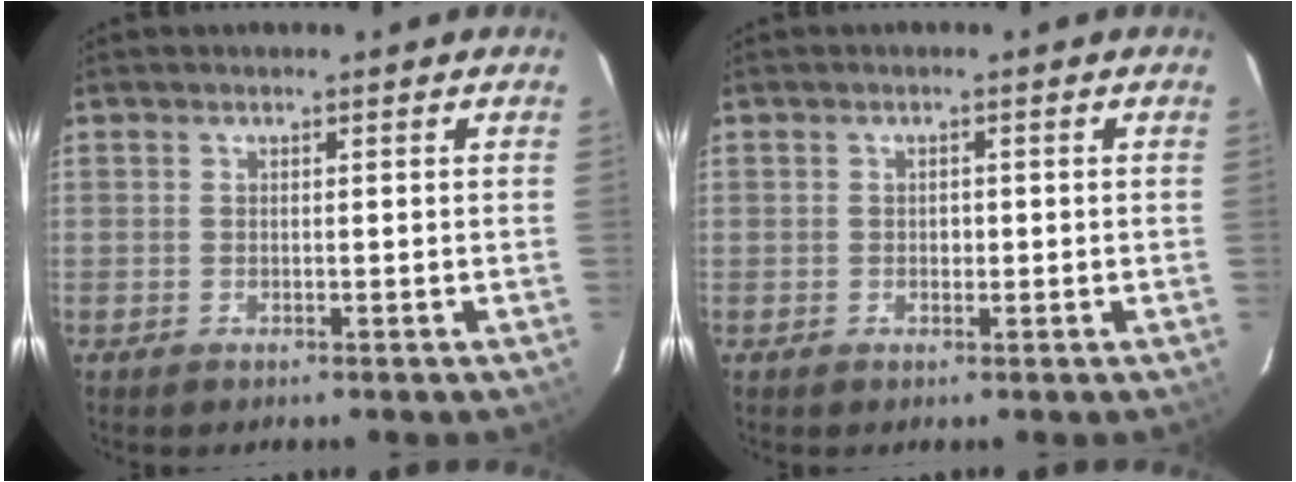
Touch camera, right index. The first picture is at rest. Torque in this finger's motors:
{"motor_torque": [0.20, 0.04, 0.06, 0.00]}